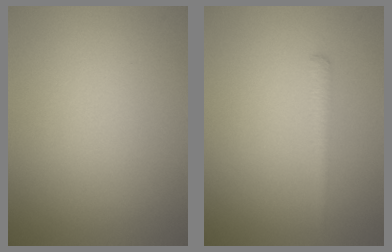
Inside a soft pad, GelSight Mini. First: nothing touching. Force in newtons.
{"total": 1.3, "press": 1.3, "slide": 0.0}